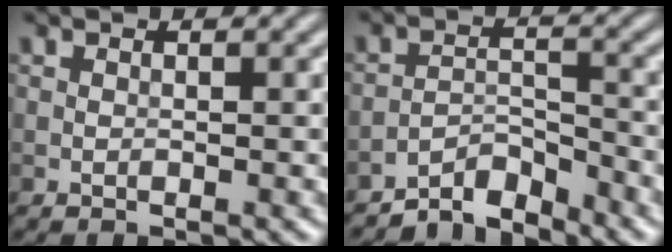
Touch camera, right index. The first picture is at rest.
{"total": 4.0, "force": [-3.8, 0.9, 1.0], "torque": [-0.010, 0.009, -0.076]}